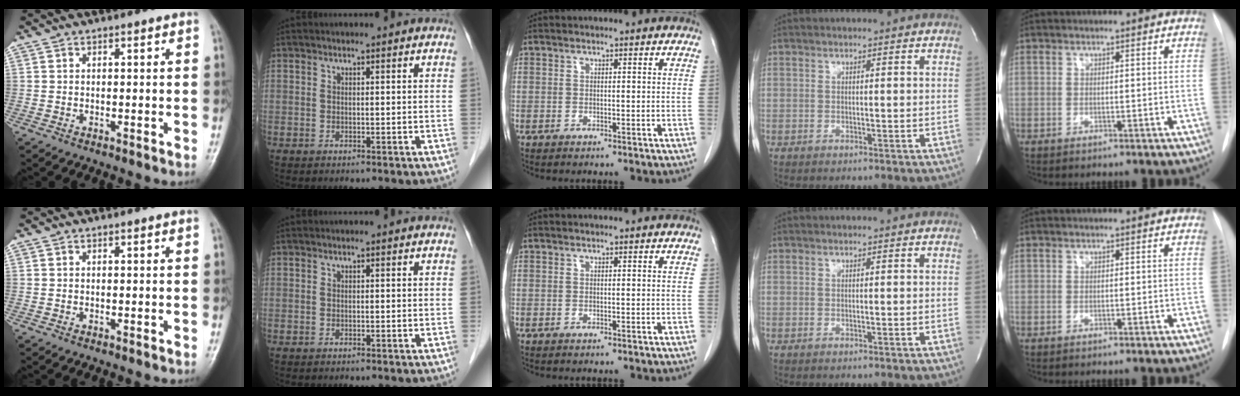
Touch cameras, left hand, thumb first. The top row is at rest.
{}